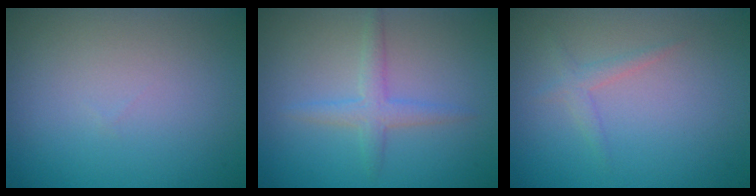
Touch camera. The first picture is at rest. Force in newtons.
{"total": 2.0, "press": 2.0, "slide": 0.1}
{"total": 1.3, "press": 1.3, "slide": 0.1}